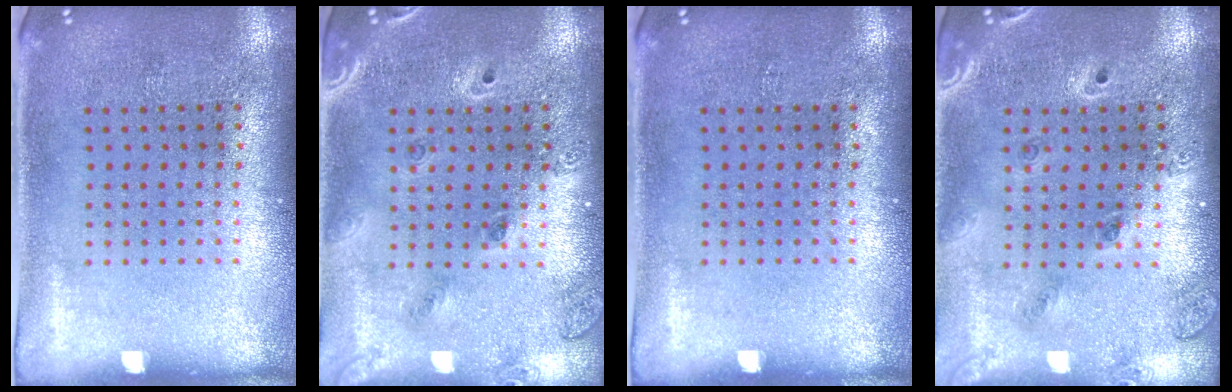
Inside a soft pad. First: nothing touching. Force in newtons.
{"total": 1.5, "press": 1.3, "slide": 0.7}
{"total": 0.0}
{"total": 1.5, "press": 1.4, "slide": 0.6}